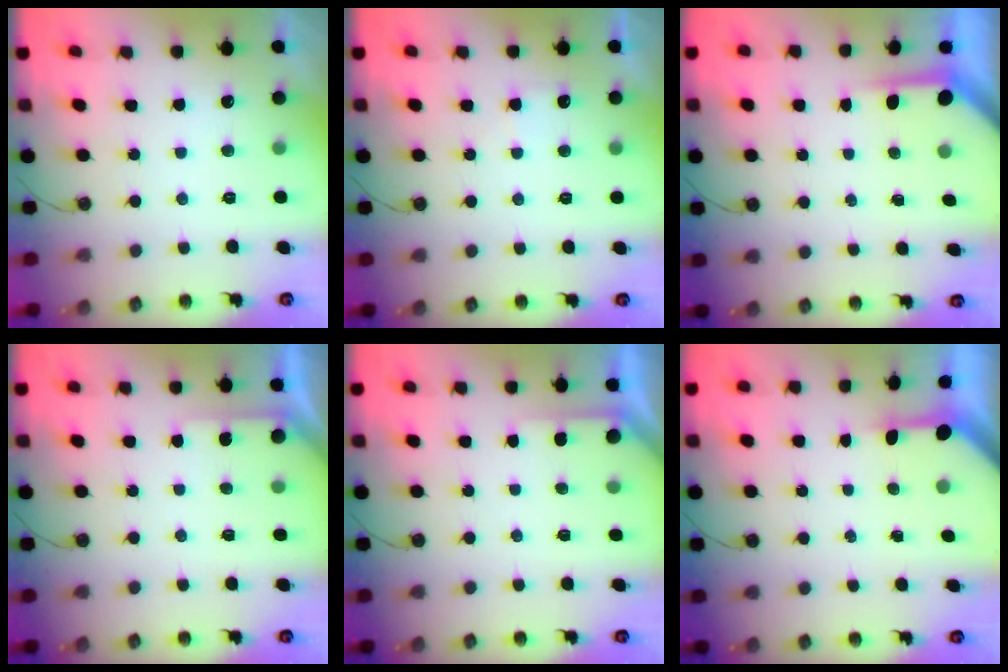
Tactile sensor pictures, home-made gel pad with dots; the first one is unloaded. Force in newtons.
{"total": 3.8, "press": 3.7, "slide": 0.7}
{"total": 3.8, "press": 3.8, "slide": 0.4}
{"total": 3.1, "press": 3.1, "slide": 0.3}
{"total": 2.9, "press": 2.8, "slide": 0.2}
{"total": 3.2, "press": 3.2, "slide": 0.2}